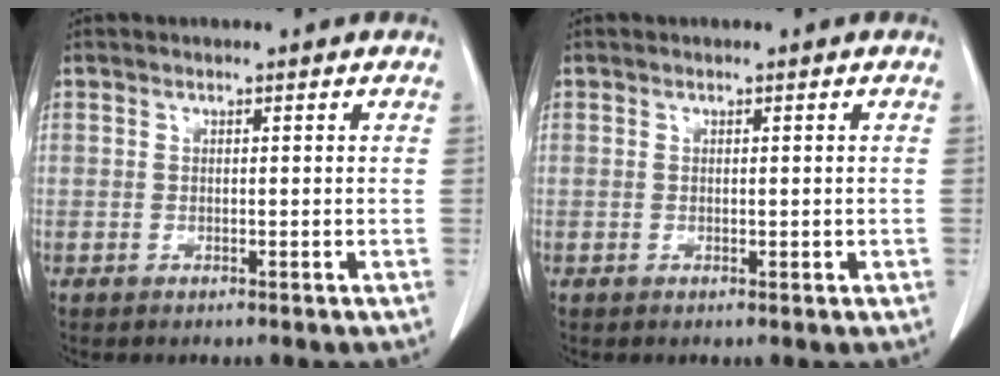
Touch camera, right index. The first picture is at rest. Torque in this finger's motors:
{"motor_torque": [-0.22, 0.39, -0.03, 0.01]}